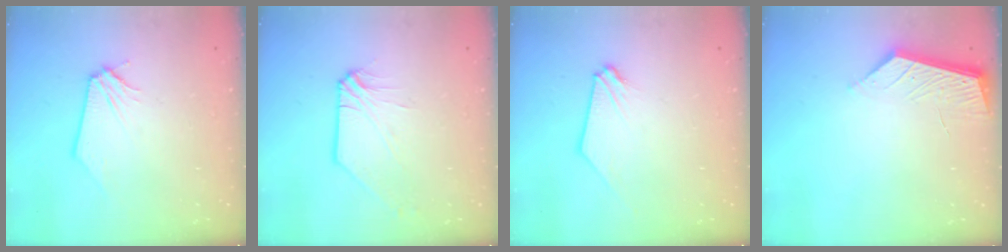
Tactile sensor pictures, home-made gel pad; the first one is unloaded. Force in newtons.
{"total": 1.7, "press": 1.6, "slide": 0.3}
{"total": 0.0}
{"total": 5.2, "press": 5.1, "slide": 0.6}